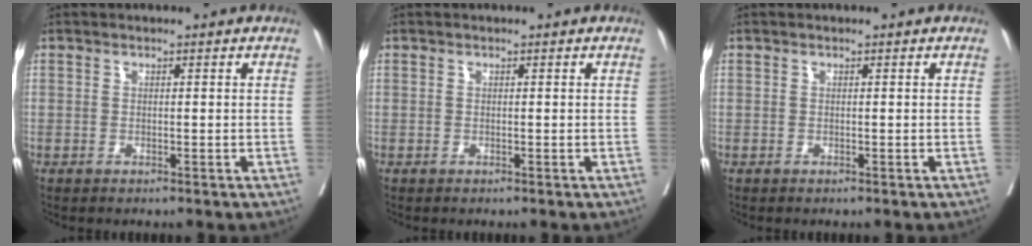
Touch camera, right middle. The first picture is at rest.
{"total": 0.0}
{"total": 0.0}